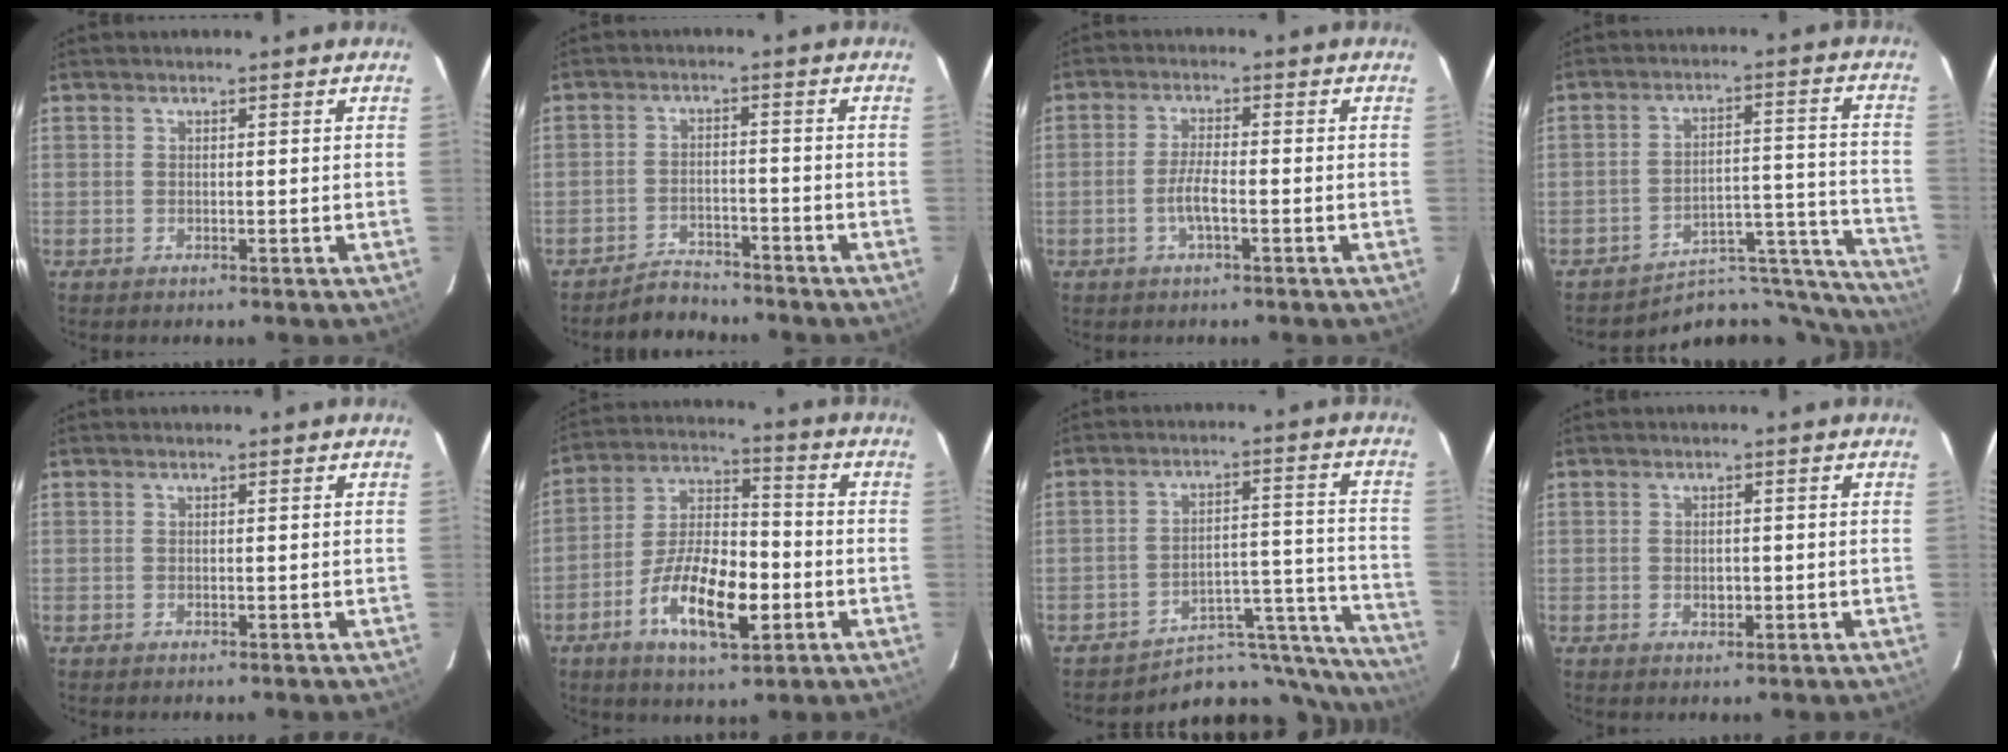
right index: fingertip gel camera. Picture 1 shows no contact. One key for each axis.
{"total": 4.6, "fx": -4.3, "fy": 1.6, "fz": 0.1, "tx": -0.017, "ty": 0.012, "tz": -0.070}
{"total": 3.7, "fx": -1.5, "fy": 0.6, "fz": 3.4, "tx": -0.071, "ty": 0.000, "tz": -0.029}
{"total": 17.5, "fx": -16.9, "fy": 3.8, "fz": 2.5, "tx": -0.006, "ty": 0.054, "tz": -0.237}
{"total": 0.0}
{"total": 14.7, "fx": -5.4, "fy": 6.1, "fz": 12.3, "tx": -0.236, "ty": 0.003, "tz": -0.092}
{"total": 16.9, "fx": -15.6, "fy": 5.1, "fz": 3.9, "tx": -0.027, "ty": 0.049, "tz": -0.213}
{"total": 1.7, "fx": -0.3, "fy": 1.3, "fz": 1.0, "tx": -0.014, "ty": 0.002, "tz": -0.003}